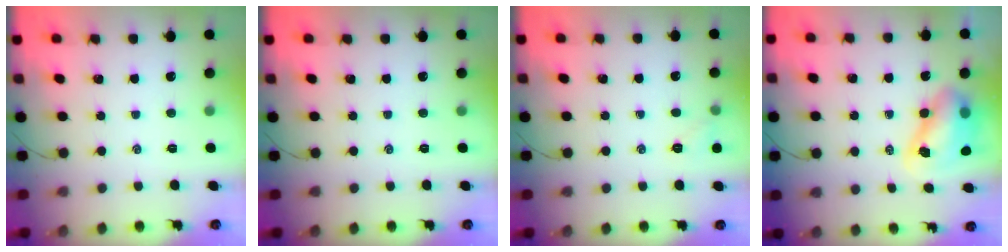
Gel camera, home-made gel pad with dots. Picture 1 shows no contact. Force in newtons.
{"total": 0.0}
{"total": 4.8, "press": 4.6, "slide": 1.3}
{"total": 9.0, "press": 8.8, "slide": 2.1}